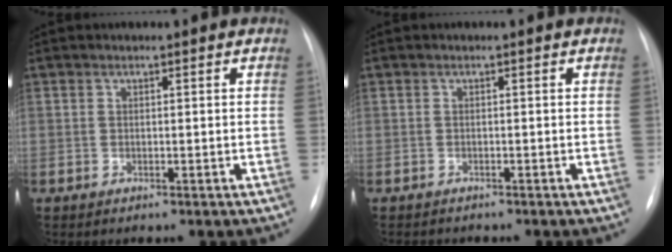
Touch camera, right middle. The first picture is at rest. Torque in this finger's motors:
{"motor_torque": [-0.04, 0.00, -0.02, -0.01]}